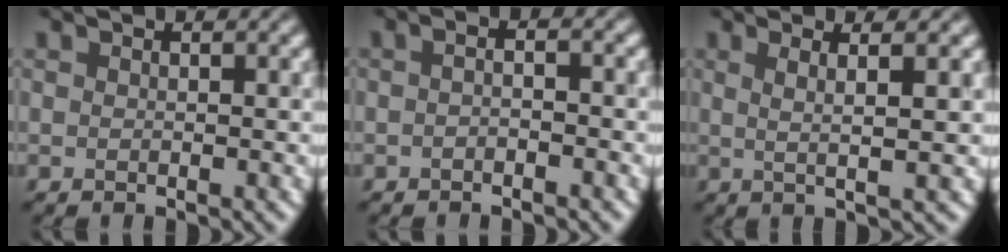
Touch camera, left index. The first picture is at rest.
{"total": 1.0, "force": [-0.7, 0.0, 0.7], "torque": [-0.017, -0.005, -0.009]}
{"total": 3.0, "force": [1.1, 0.3, 2.8], "torque": [-0.052, 0.007, 0.016]}